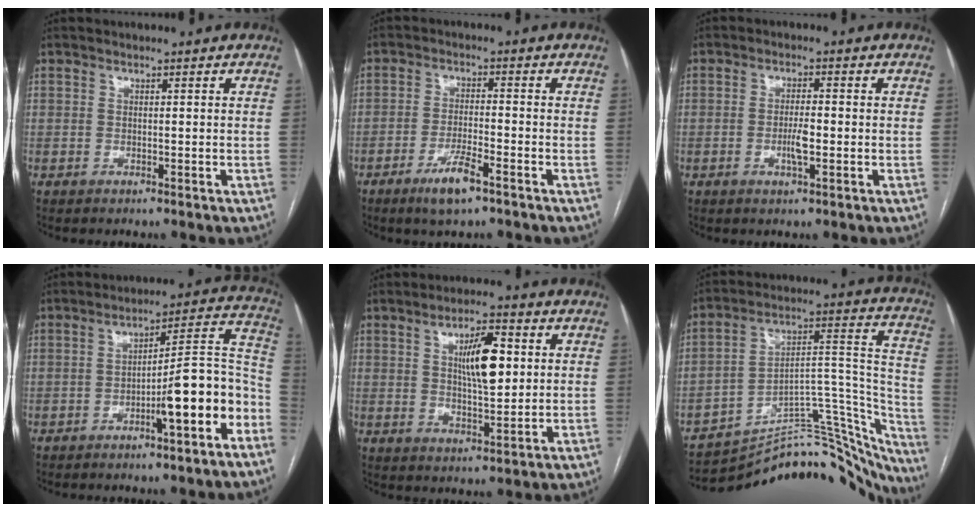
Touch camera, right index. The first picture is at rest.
{"total": 5.8, "force": [-3.7, 0.8, 4.4], "torque": [-0.088, -0.007, -0.066]}
{"total": 3.5, "force": [-0.9, 0.6, 3.3], "torque": [-0.064, -0.001, -0.014]}
{"total": 12.4, "force": [-5.4, 1.6, 11.1], "torque": [-0.146, 0.035, -0.078]}
{"total": 8.6, "force": [2.0, 2.3, 8.0], "torque": [-0.135, 0.006, 0.035]}
{"total": 32.1, "force": [-29.7, 7.4, 9.9], "torque": [-0.085, 0.045, -0.384]}